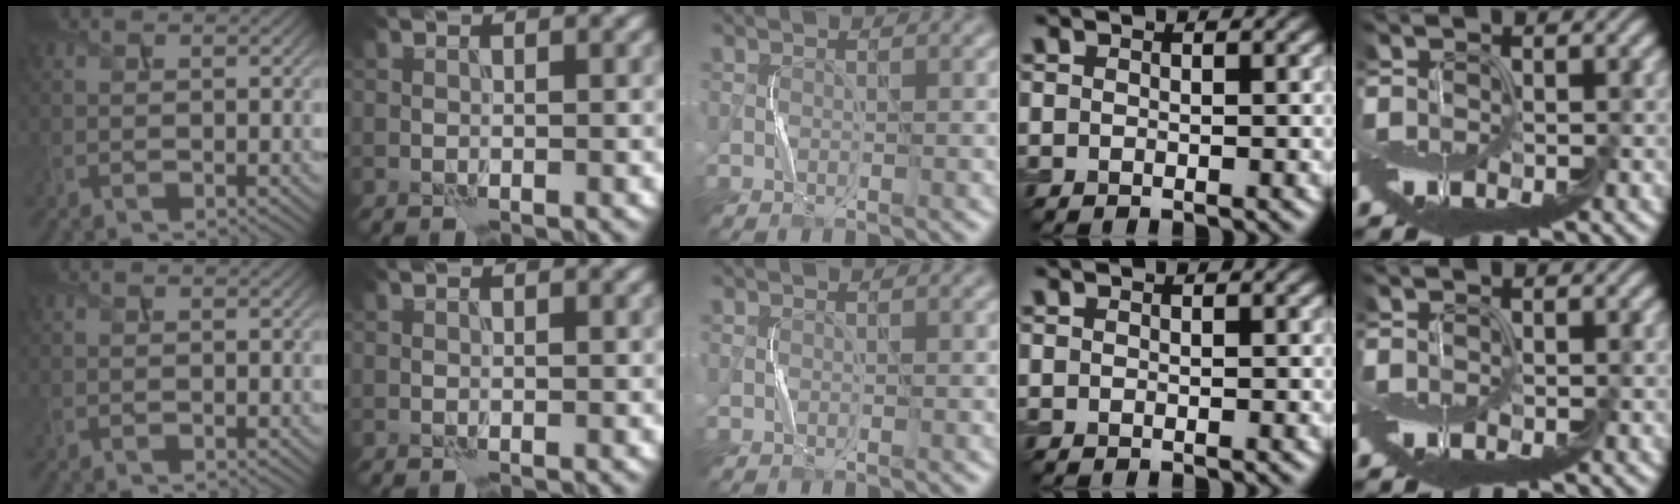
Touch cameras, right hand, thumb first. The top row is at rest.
{}